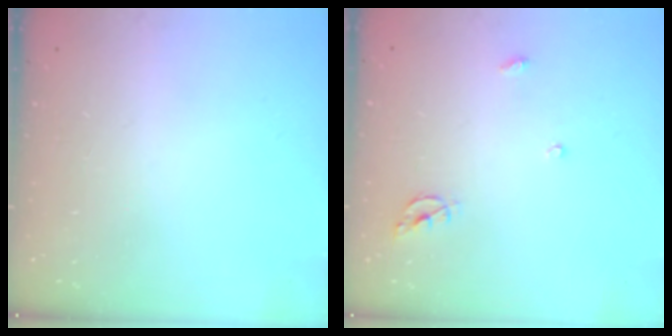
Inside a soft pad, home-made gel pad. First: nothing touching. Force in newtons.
{"total": 5.7, "press": 5.6, "slide": 0.5}